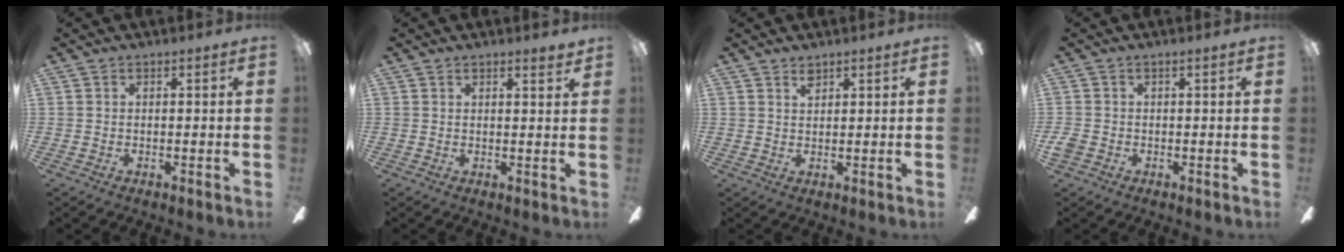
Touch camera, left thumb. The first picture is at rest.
{"total": 1.8, "force": [1.7, -0.1, 0.7], "torque": [-0.008, -0.007, 0.029]}
{"total": 1.9, "force": [1.7, 0.7, 0.6], "torque": [-0.007, -0.005, 0.030]}
{"total": 1.7, "force": [-0.8, 1.2, 0.9], "torque": [-0.014, 0.004, -0.014]}